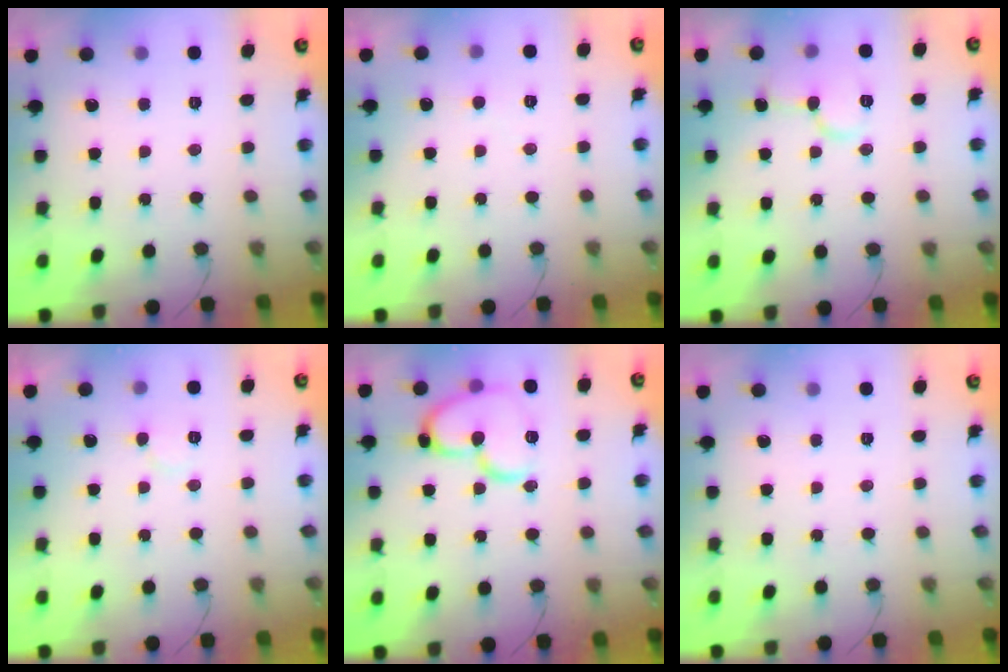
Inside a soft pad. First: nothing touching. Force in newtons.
{"total": 3.7, "press": 3.7, "slide": 0.3}
{"total": 9.5, "press": 9.5, "slide": 1.1}
{"total": 6.0, "press": 6.0, "slide": 0.7}
{"total": 15.8, "press": 15.7, "slide": 1.4}
{"total": 0.0}